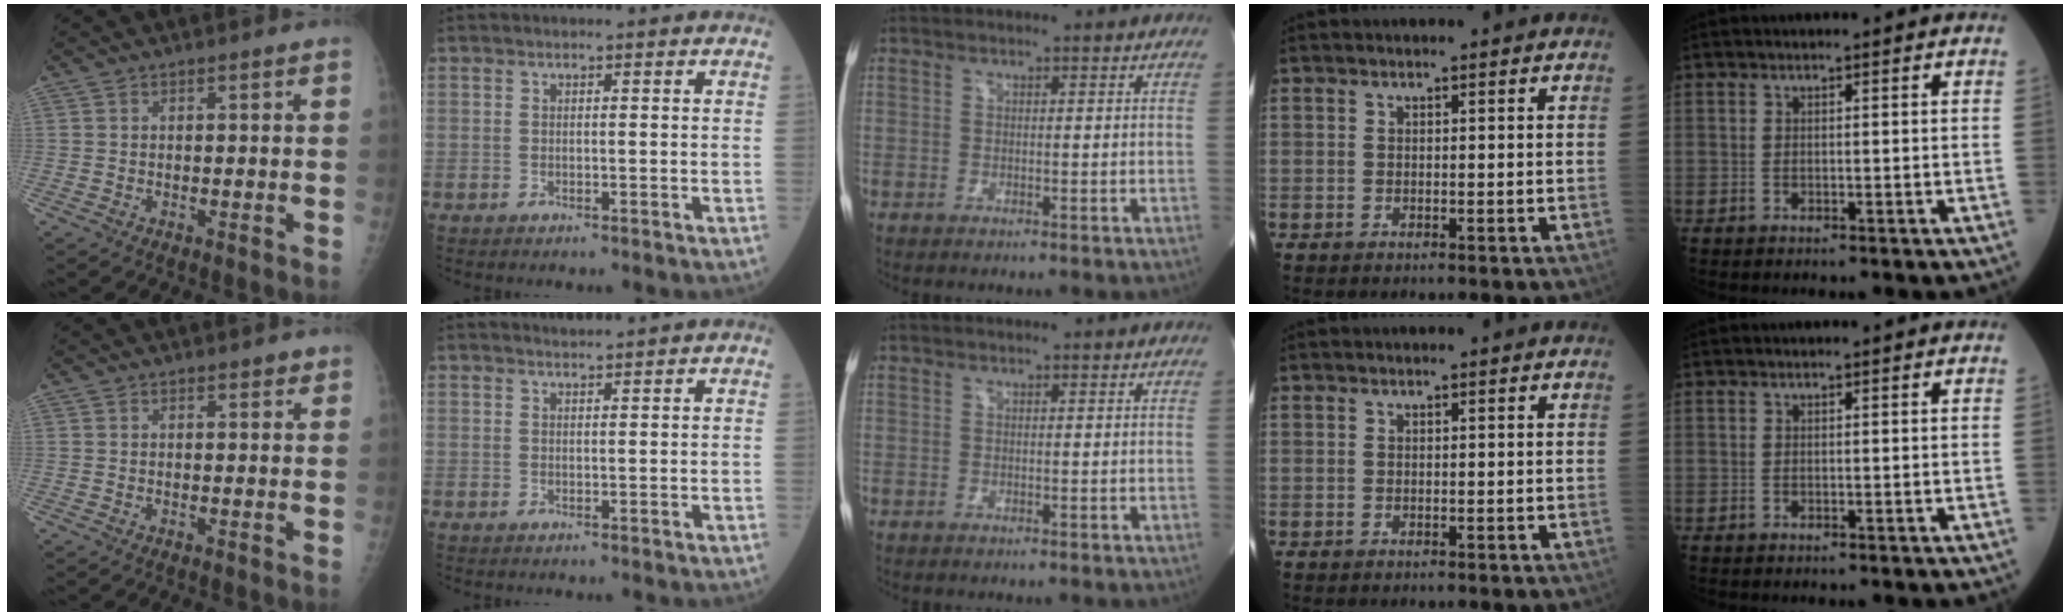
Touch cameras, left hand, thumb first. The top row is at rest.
{"thumb": {"total": 1.1, "force": [0.8, 0.6, 0.5], "torque": [0.002, -0.004, 0.007]}, "index": {"total": 0.9, "force": [0.8, -0.3, -0.1], "torque": [-0.001, -0.001, 0.017]}}